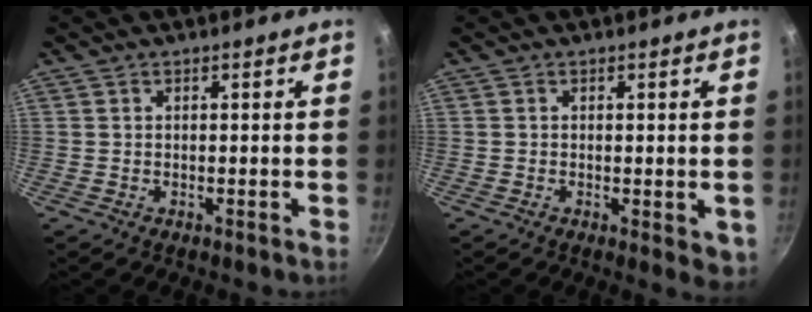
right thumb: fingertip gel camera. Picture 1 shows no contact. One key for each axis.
{"total": 3.7, "fx": -0.7, "fy": 1.4, "fz": 3.4, "tx": -0.046, "ty": -0.013, "tz": -0.008}